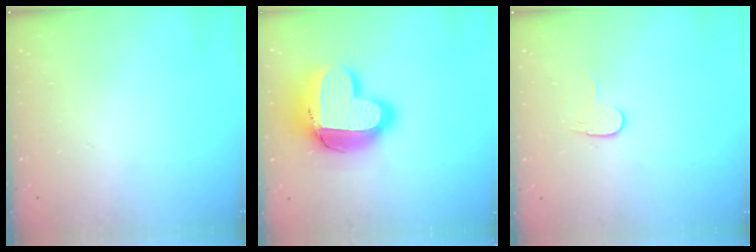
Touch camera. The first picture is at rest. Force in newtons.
{"total": 18.9, "press": 18.9, "slide": 1.6}
{"total": 6.2, "press": 6.2, "slide": 0.5}